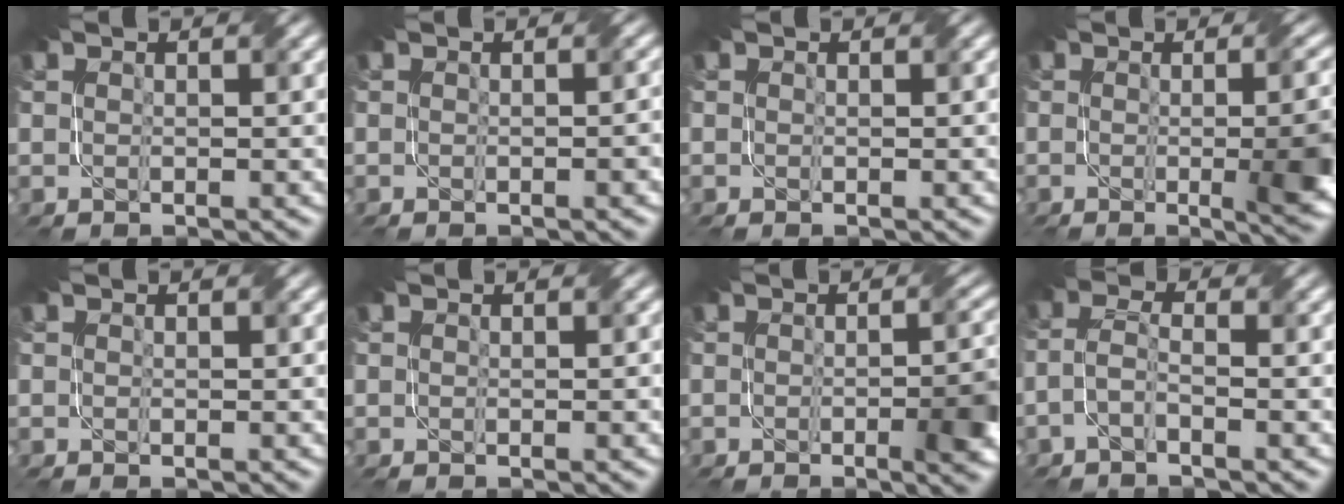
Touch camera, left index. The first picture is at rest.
{"total": 2.1, "force": [-0.2, 0.8, 1.9], "torque": [-0.005, 0.003, -0.007]}
{"total": 0.0}
{"total": 9.4, "force": [-0.8, 3.2, 8.8], "torque": [-0.078, -0.001, -0.010]}
{"total": 0.0}
{"total": 1.3, "force": [-0.2, 0.4, 1.2], "torque": [-0.012, -0.007, -0.005]}
{"total": 6.3, "force": [-1.4, 1.8, 5.8], "torque": [-0.068, -0.011, -0.014]}
{"total": 1.8, "force": [-1.2, 0.3, 1.2], "torque": [-0.034, 0.010, -0.033]}